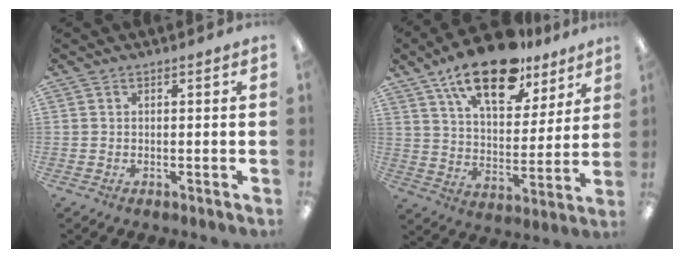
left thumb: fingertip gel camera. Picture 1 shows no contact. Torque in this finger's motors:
{"motor_torque": [0.55, 0.61, 1.59, -1.18, 0.39]}